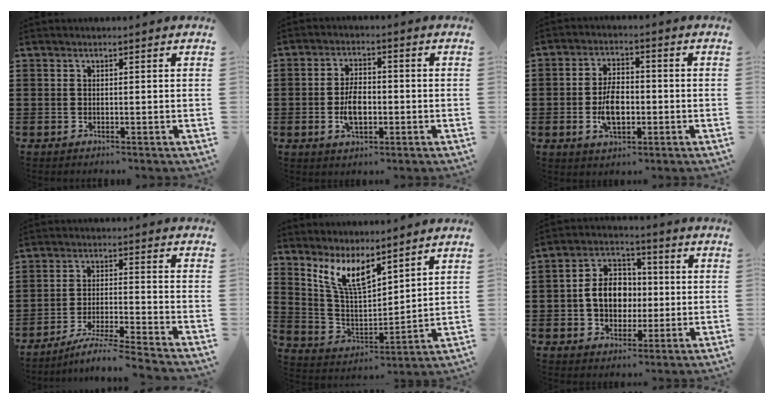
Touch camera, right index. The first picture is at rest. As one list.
[{"total": 5.5, "force": [-1.1, 3.0, 4.4], "torque": [-0.085, 0.000, -0.023]}, {"total": 6.3, "force": [-1.2, 3.5, 5.2], "torque": [-0.097, 0.002, -0.025]}, {"total": 5.7, "force": [-5.3, -0.7, 2.1], "torque": [-0.048, -0.016, -0.106]}, {"total": 8.3, "force": [6.2, 2.5, 5.0], "torque": [-0.118, -0.025, 0.114]}, {"total": 7.9, "force": [-0.6, 6.2, 4.9], "torque": [-0.110, 0.012, -0.016]}]